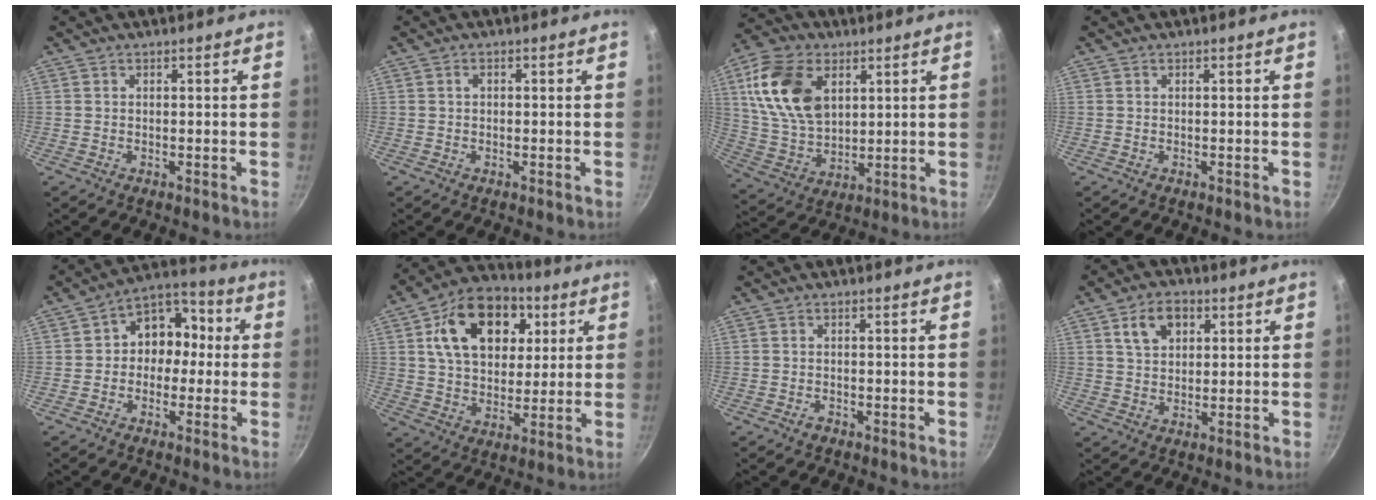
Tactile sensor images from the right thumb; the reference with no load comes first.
{"total": 1.1, "force": [0.1, 0.9, 0.7], "torque": [-0.010, 0.008, 0.001]}
{"total": 16.6, "force": [5.4, 10.9, 11.4], "torque": [-0.196, -0.011, 0.109]}
{"total": 0.0}
{"total": 10.1, "force": [-0.2, 8.3, 5.8], "torque": [-0.023, 0.037, -0.025]}
{"total": 19.2, "force": [6.3, 13.2, 12.4], "torque": [-0.171, 0.002, 0.095]}
{"total": 1.1, "force": [-0.7, 0.7, 0.5], "torque": [-0.010, 0.006, -0.014]}
{"total": 7.2, "force": [2.8, 4.9, 4.4], "torque": [-0.058, 0.002, 0.046]}